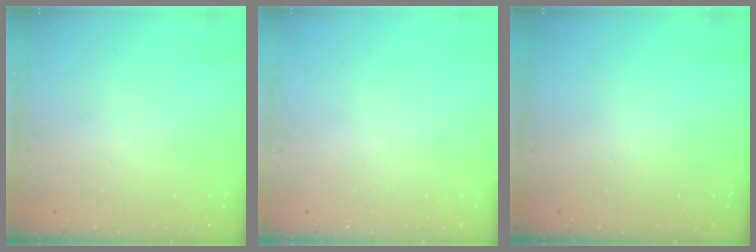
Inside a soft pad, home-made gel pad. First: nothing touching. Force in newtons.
{"total": 0.0}
{"total": 0.0}